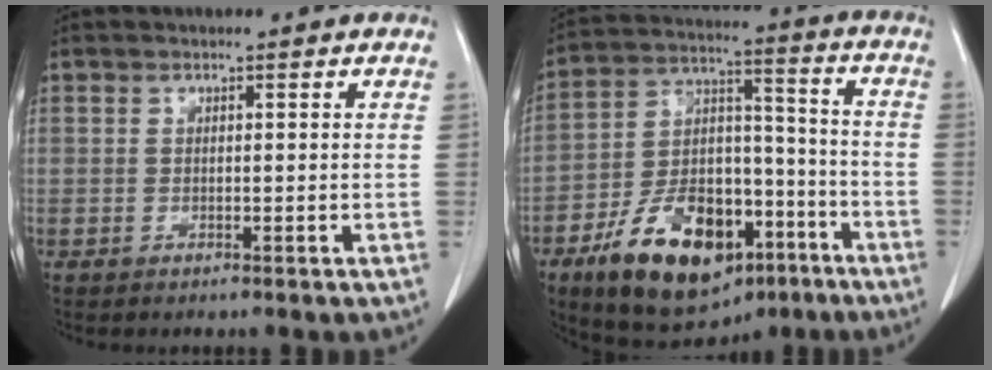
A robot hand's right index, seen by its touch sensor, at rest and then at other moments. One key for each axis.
{"total": 20.0, "fx": -10.6, "fy": 10.6, "fz": 13.2, "tx": -0.230, "ty": 0.018, "tz": -0.165}